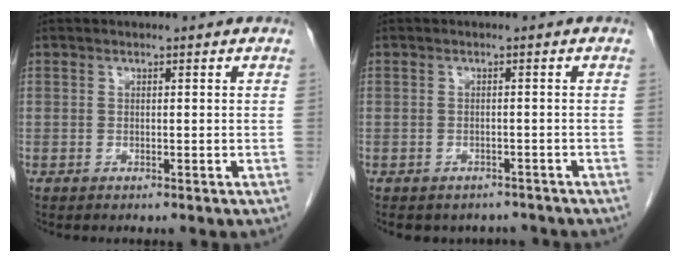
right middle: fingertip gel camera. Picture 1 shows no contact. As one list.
[{"total": 5.1, "force": [-4.4, 2.5, 0.4], "torque": [0.006, 0.007, -0.051]}]